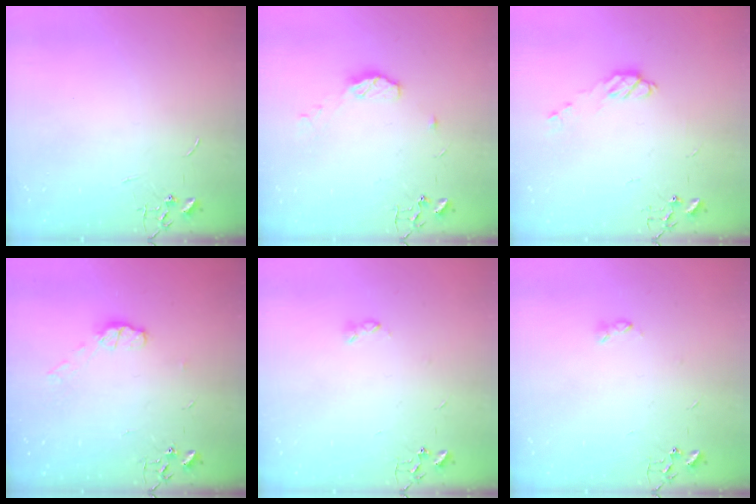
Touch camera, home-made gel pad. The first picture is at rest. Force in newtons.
{"total": 7.4, "press": 7.4, "slide": 0.6}
{"total": 7.1, "press": 7.1, "slide": 0.5}
{"total": 6.3, "press": 6.3, "slide": 0.5}
{"total": 2.6, "press": 2.5, "slide": 0.5}
{"total": 2.6, "press": 2.5, "slide": 0.5}